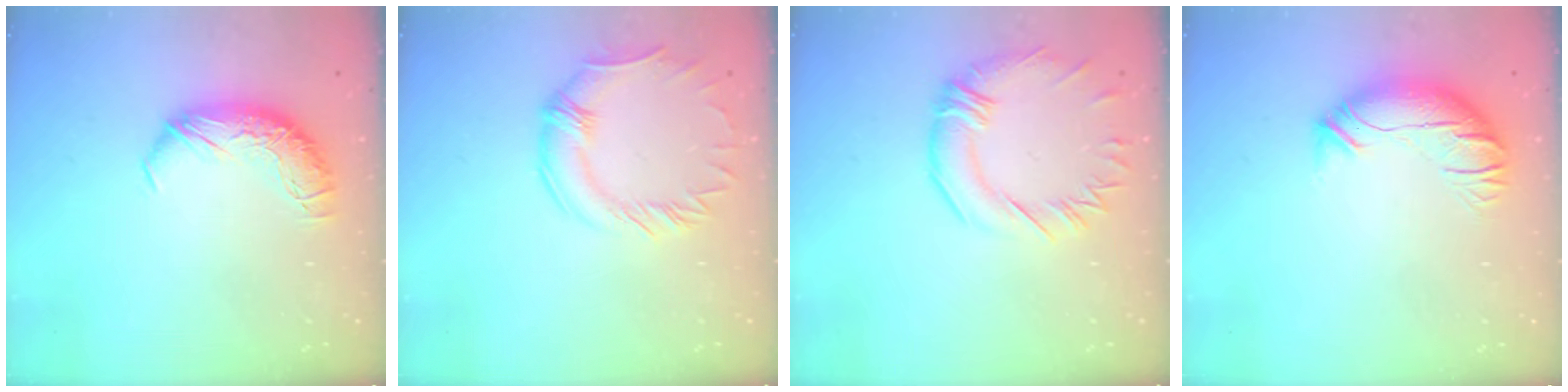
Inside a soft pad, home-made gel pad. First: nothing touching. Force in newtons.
{"total": 2.6, "press": 2.5, "slide": 0.9}
{"total": 2.6, "press": 2.2, "slide": 1.3}
{"total": 2.5, "press": 0.8, "slide": 2.4}